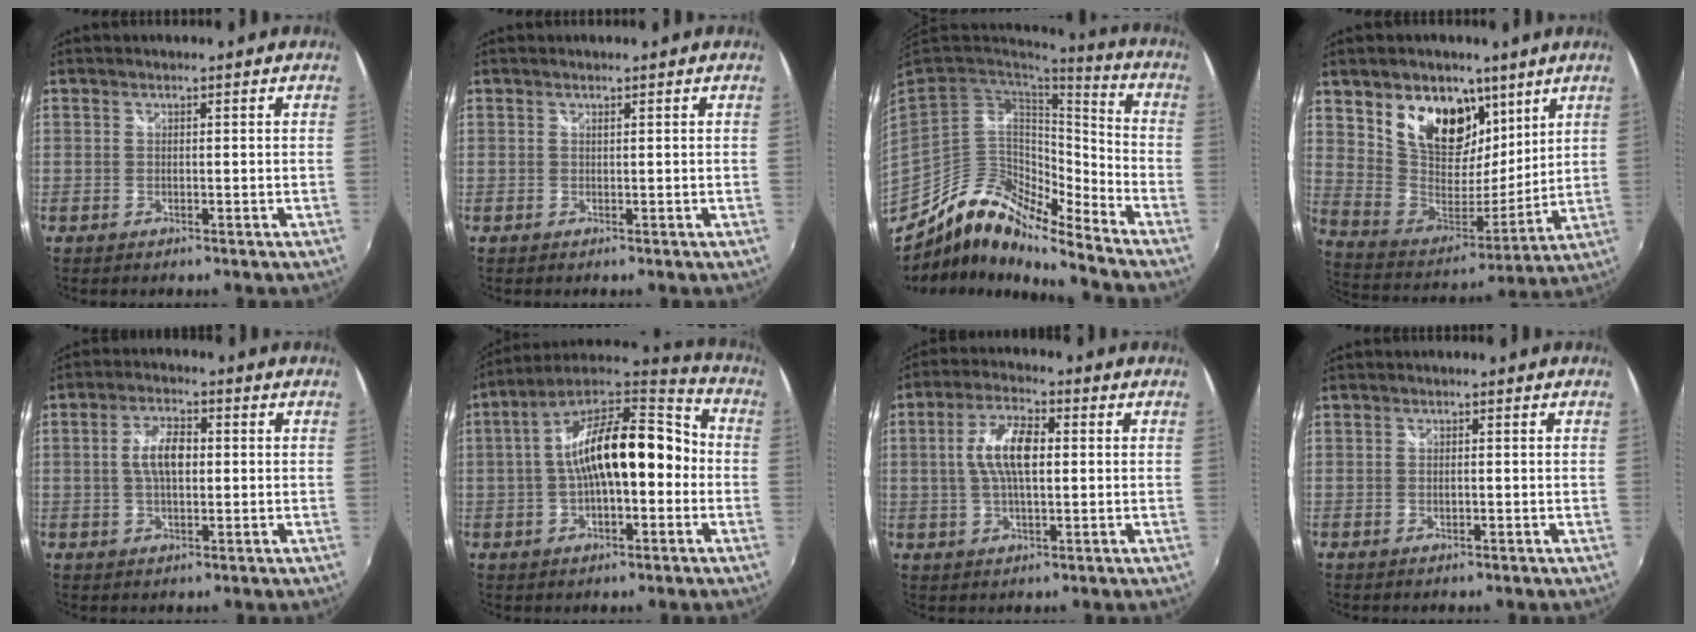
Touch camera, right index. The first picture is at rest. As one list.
[{"total": 0.0}, {"total": 11.6, "force": [-9.6, 3.0, 5.9], "torque": [-0.105, 0.009, -0.193]}, {"total": 17.9, "force": [9.8, 11.5, 9.6], "torque": [-0.191, 0.003, 0.185]}, {"total": 6.0, "force": [0.3, 2.8, 5.3], "torque": [-0.099, 0.010, 0.006]}, {"total": 18.6, "force": [-1.2, 7.7, 16.9], "torque": [-0.294, 0.027, -0.027]}, {"total": 8.7, "force": [0.8, 3.4, 7.9], "torque": [-0.155, 0.013, 0.014]}, {"total": 0.8, "force": [-0.2, 0.5, 0.7], "torque": [-0.012, -0.002, -0.003]}]